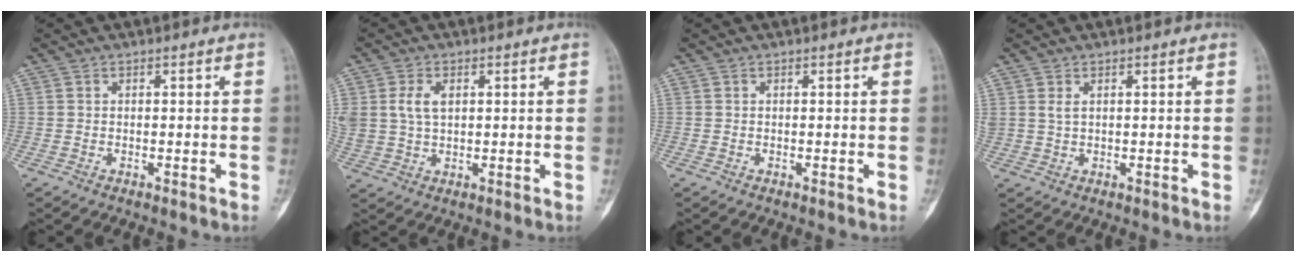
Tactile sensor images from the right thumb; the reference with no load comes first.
{"total": 6.2, "force": [1.7, 4.0, 4.5], "torque": [-0.095, 0.003, 0.038]}
{"total": 0.0}
{"total": 1.4, "force": [0.7, 0.7, 1.0], "torque": [-0.024, 0.001, 0.022]}